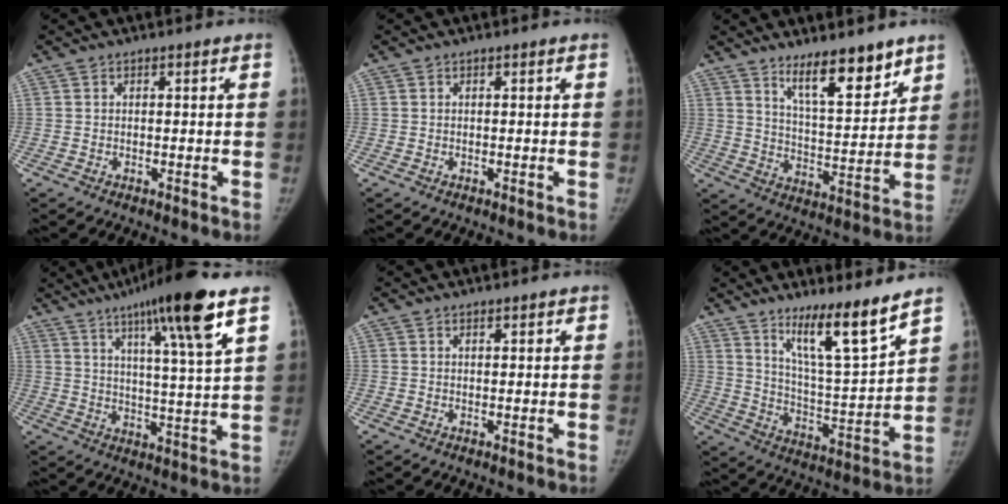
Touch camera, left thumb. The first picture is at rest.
{"total": 0.0}
{"total": 12.3, "force": [8.9, 3.6, 7.8], "torque": [-0.096, -0.071, 0.153]}
{"total": 16.7, "force": [9.6, 1.0, 13.6], "torque": [-0.209, -0.038, 0.147]}
{"total": 0.9, "force": [0.7, 0.3, 0.4], "torque": [-0.005, -0.003, 0.010]}
{"total": 13.1, "force": [9.6, 1.0, 8.9], "torque": [-0.135, -0.081, 0.169]}